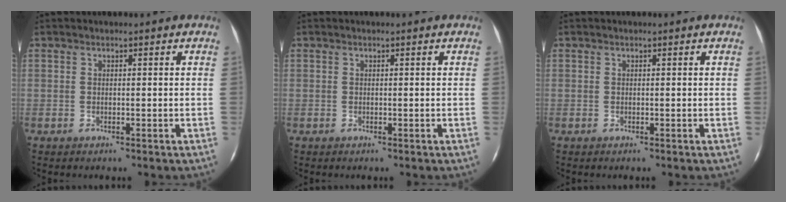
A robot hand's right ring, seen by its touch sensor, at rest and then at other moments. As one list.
[{"total": 0.0}, {"total": 0.0}]